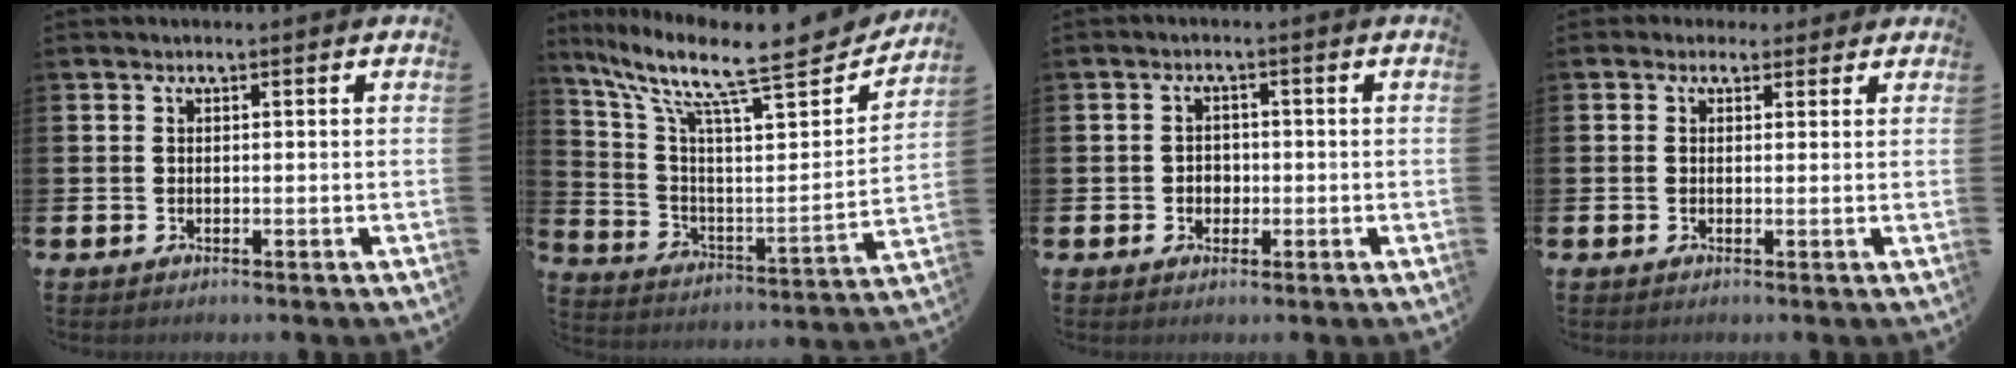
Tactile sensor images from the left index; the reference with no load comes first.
{"total": 11.1, "force": [9.0, 2.8, 6.0], "torque": [-0.129, -0.079, 0.135]}
{"total": 1.9, "force": [-0.4, 1.8, 0.7], "torque": [-0.001, 0.000, -0.014]}
{"total": 1.9, "force": [1.5, 1.2, -0.1], "torque": [0.006, 0.000, 0.024]}